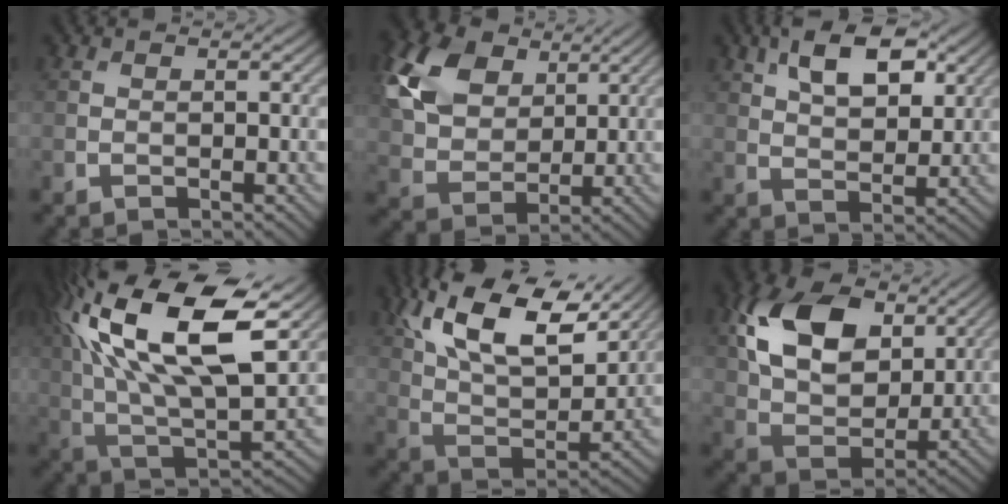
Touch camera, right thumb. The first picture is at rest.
{"total": 11.9, "force": [5.2, 7.8, 7.3], "torque": [-0.197, 0.024, 0.094]}
{"total": 9.2, "force": [4.3, 4.6, 6.7], "torque": [-0.126, 0.010, 0.075]}
{"total": 20.2, "force": [8.1, 8.6, 16.4], "torque": [-0.337, 0.042, 0.135]}
{"total": 15.5, "force": [8.7, 6.9, 10.9], "torque": [-0.219, 0.002, 0.142]}
{"total": 13.6, "force": [4.9, 8.6, 9.3], "torque": [-0.205, 0.018, 0.089]}